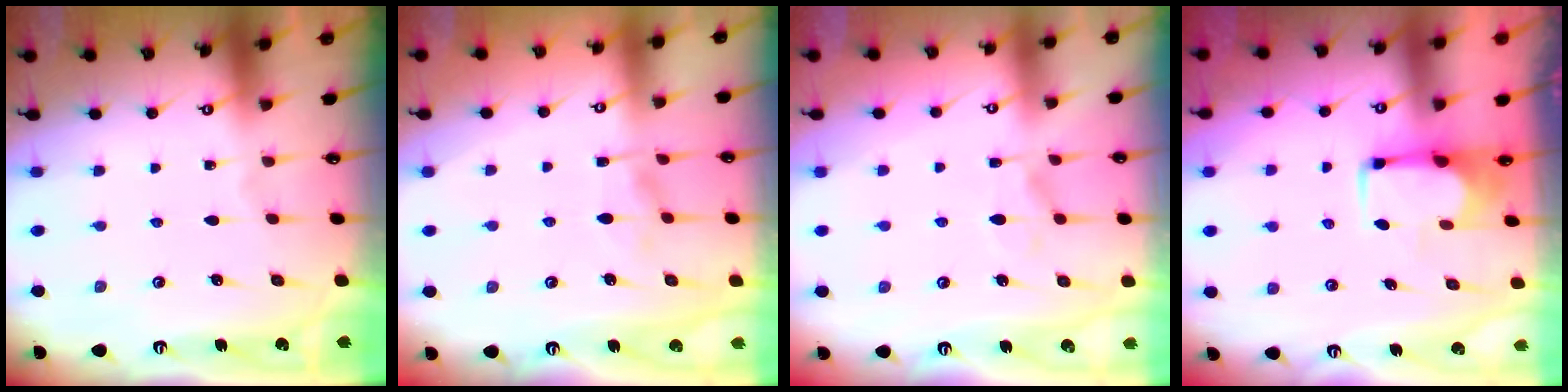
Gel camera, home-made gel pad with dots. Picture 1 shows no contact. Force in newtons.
{"total": 2.2, "press": 1.9, "slide": 1.2}
{"total": 0.7, "press": 0.3, "slide": 0.7}
{"total": 1.9, "press": 1.6, "slide": 1.0}